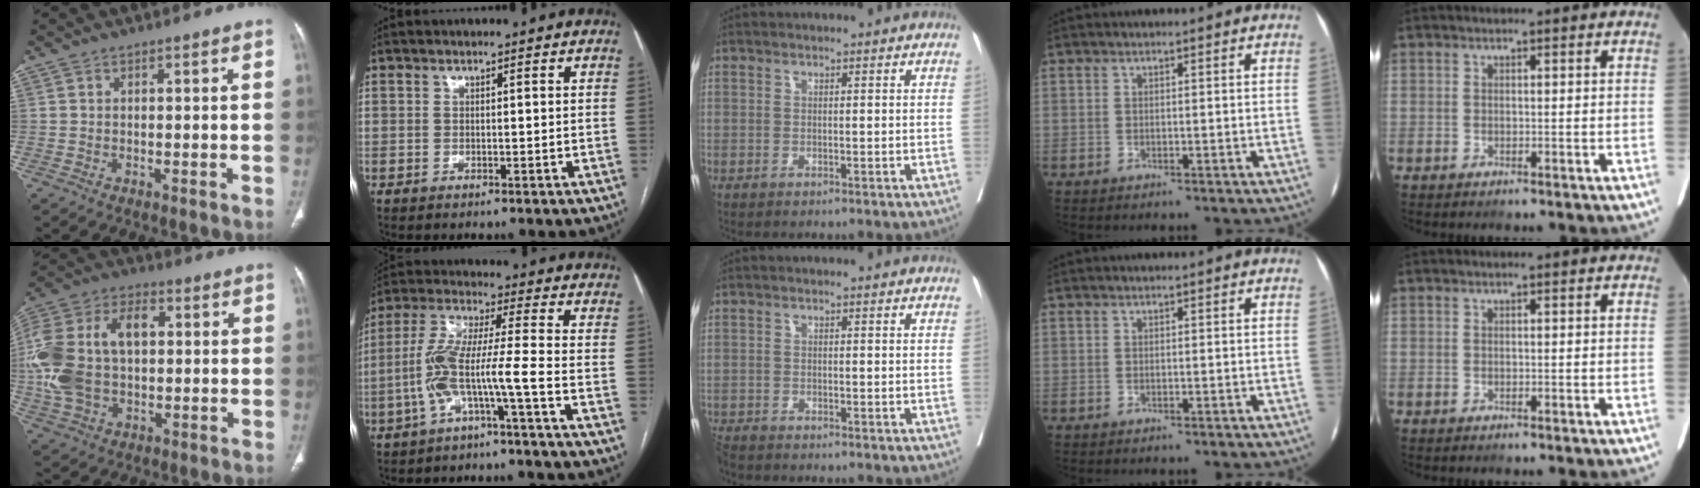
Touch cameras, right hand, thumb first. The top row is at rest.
{"thumb": {"total": 19.1, "force": [0.9, 12.2, 14.6], "torque": [-0.309, 0.027, 0.018]}, "index": {"total": 8.6, "force": [-3.5, -0.5, 7.9], "torque": [-0.171, 0.023, -0.071]}, "middle": {"total": 2.7, "force": [-2.6, 0.3, 0.5], "torque": [-0.009, -0.012, -0.052]}}